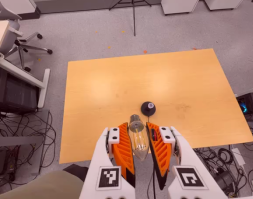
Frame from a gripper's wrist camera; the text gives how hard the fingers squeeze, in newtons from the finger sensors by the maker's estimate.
{"total": 22.2, "left": 24.4, "right": 20.0}